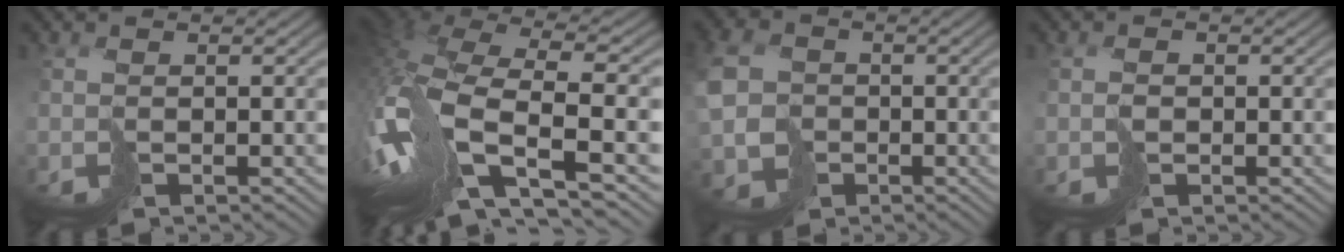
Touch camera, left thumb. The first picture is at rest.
{"total": 14.1, "force": [-3.5, 6.4, 12.1], "torque": [-0.309, -0.036, -0.023]}
{"total": 6.8, "force": [-0.7, 6.1, 2.7], "torque": [-0.089, -0.004, -0.022]}
{"total": 0.9, "force": [-0.1, 0.8, 0.4], "torque": [0.000, 0.001, 0.002]}